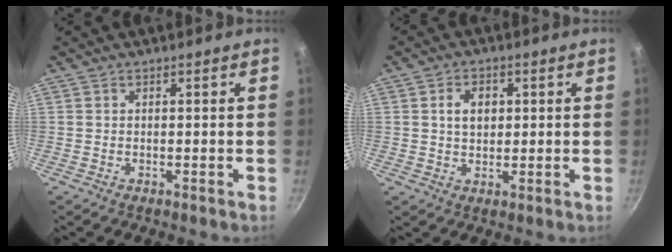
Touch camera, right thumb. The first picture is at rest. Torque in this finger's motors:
{"motor_torque": [-0.14, 0.24, 0.65, -0.33, -0.01]}